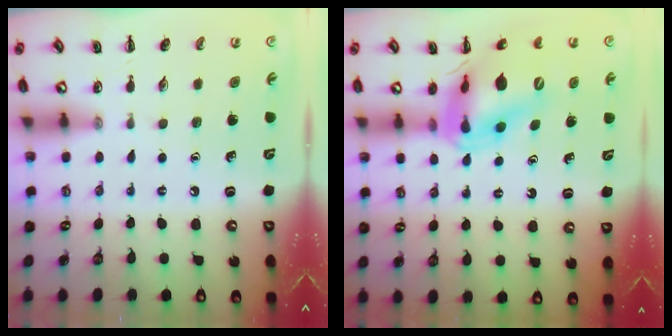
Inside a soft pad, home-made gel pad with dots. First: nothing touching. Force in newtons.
{"total": 15.6, "press": 14.9, "slide": 4.5}